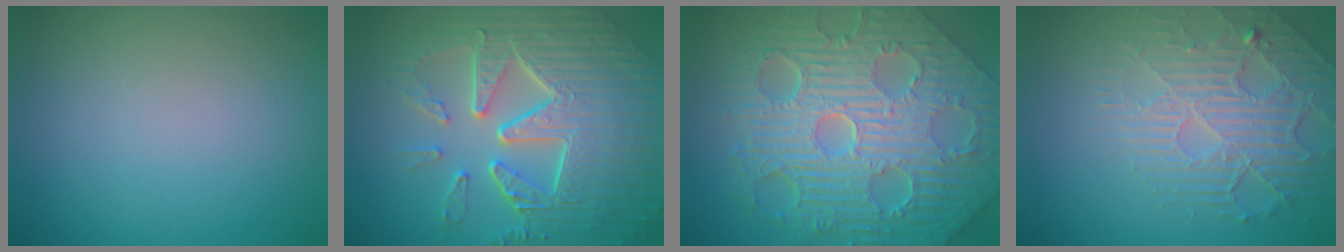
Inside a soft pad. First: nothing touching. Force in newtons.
{"total": 9.8, "press": 6.6, "slide": 7.2}
{"total": 12.3, "press": 8.2, "slide": 9.2}
{"total": 4.4, "press": 4.0, "slide": 1.7}